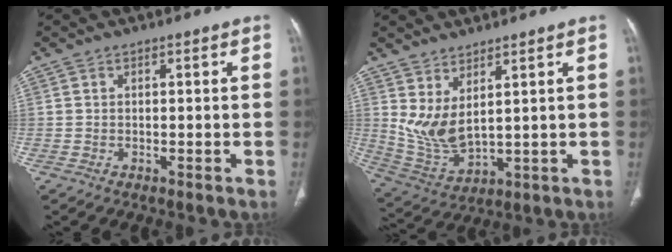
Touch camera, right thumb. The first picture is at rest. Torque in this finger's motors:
{"motor_torque": [-0.21, 1.82, -0.10, 0.10, 0.22]}